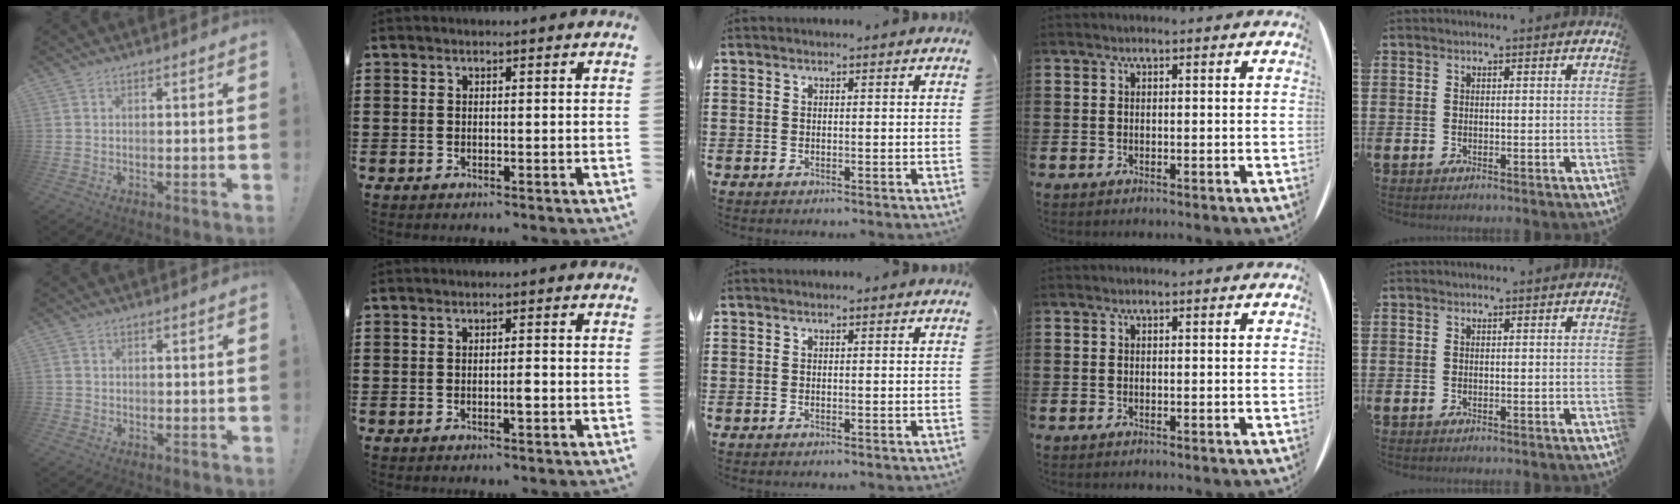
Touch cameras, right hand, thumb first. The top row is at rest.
{"thumb": {"total": 1.0, "force": [-0.6, 0.8, 0.1], "torque": [0.000, 0.003, -0.012]}, "index": {"total": 1.6, "force": [-0.5, 0.3, 1.5], "torque": [-0.028, 0.000, -0.009]}}